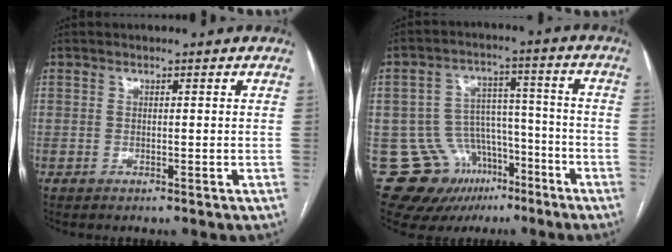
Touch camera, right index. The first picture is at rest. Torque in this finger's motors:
{"motor_torque": [-0.31, 0.05, -0.81, -0.21]}